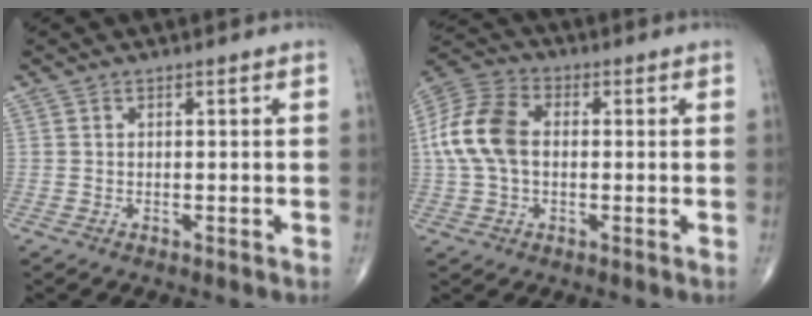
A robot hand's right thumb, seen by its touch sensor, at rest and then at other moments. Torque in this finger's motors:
{"motor_torque": [-0.05, 0.48, 1.29, -0.23, 0.49]}